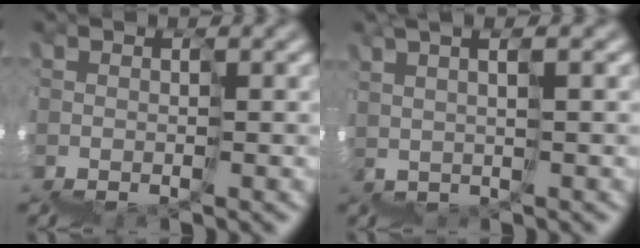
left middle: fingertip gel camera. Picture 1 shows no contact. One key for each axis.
{"total": 4.2, "fx": 2.6, "fy": 1.5, "fz": 2.9, "tx": -0.010, "ty": 0.024, "tz": 0.051}